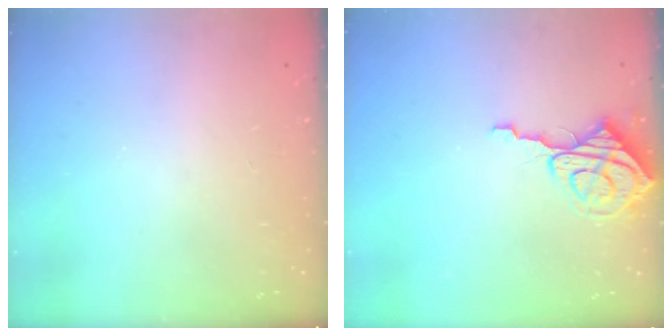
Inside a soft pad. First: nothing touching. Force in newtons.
{"total": 8.6, "press": 8.5, "slide": 0.7}